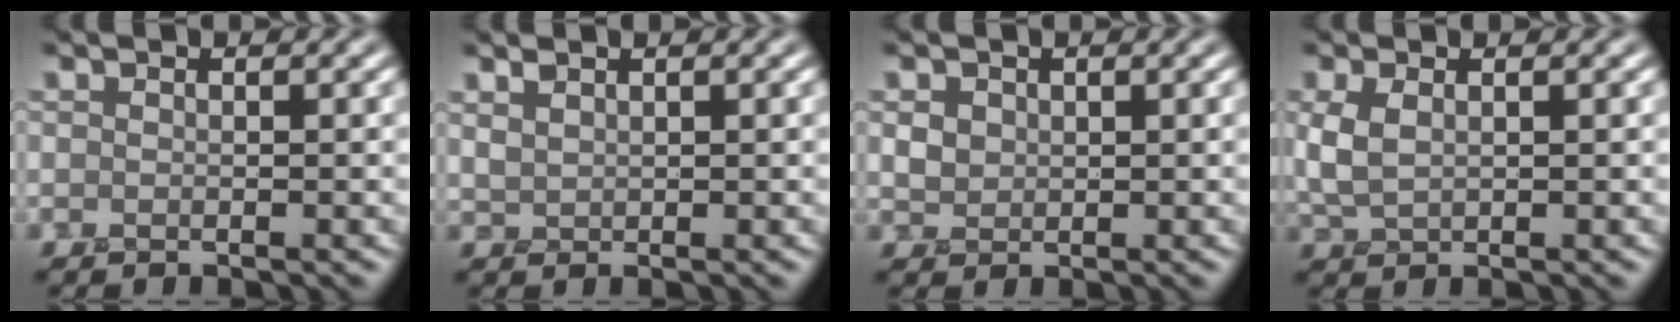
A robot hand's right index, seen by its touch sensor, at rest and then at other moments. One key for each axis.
{"total": 1.0, "fx": 0.8, "fy": 0.5, "fz": 0.4, "tx": -0.011, "ty": 0.003, "tz": 0.019}
{"total": 1.4, "fx": 0.4, "fy": 1.2, "fz": 0.5, "tx": -0.011, "ty": 0.000, "tz": 0.009}
{"total": 2.7, "fx": 0.6, "fy": 1.6, "fz": 2.1, "tx": -0.058, "ty": 0.006, "tz": 0.013}